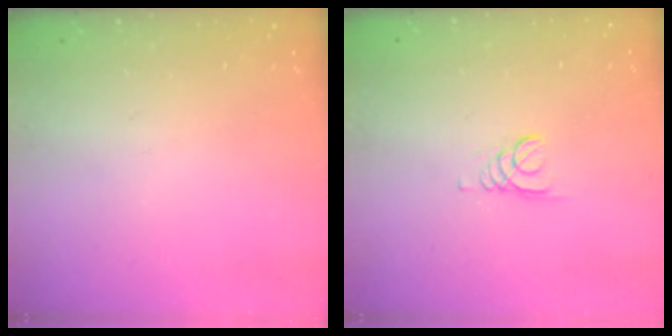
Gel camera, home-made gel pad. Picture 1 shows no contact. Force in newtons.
{"total": 1.2, "press": 1.2, "slide": 0.1}